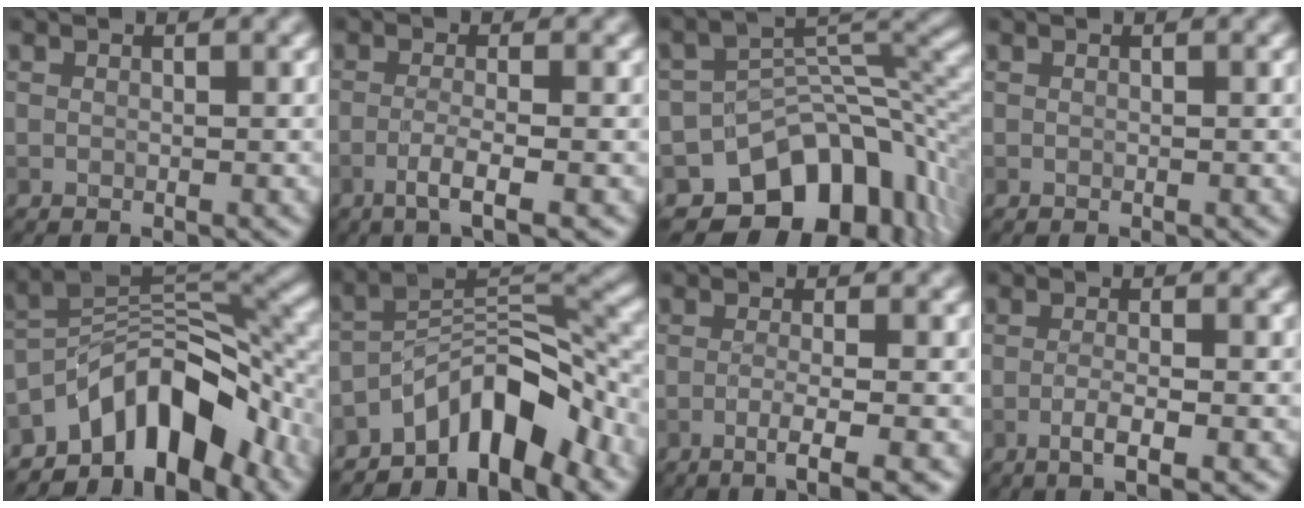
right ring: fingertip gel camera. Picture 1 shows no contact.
{"total": 3.1, "force": [-1.4, 0.4, 2.7], "torque": [-0.049, 0.004, -0.037]}
{"total": 11.7, "force": [-6.9, 7.4, 6.0], "torque": [-0.086, -0.008, -0.109]}
{"total": 0.0}
{"total": 10.7, "force": [-6.4, 5.1, 7.0], "torque": [-0.091, 0.016, -0.124]}
{"total": 8.0, "force": [-5.6, 2.5, 5.1], "torque": [-0.065, 0.010, -0.108]}
{"total": 3.6, "force": [-1.6, 0.6, 3.2], "torque": [-0.051, 0.000, -0.037]}
{"total": 2.8, "force": [-1.1, 0.6, 2.5], "torque": [-0.043, 0.003, -0.026]}